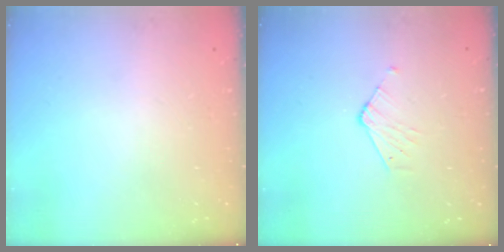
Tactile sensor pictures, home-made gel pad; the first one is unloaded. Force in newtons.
{"total": 4.1, "press": 4.1, "slide": 0.4}